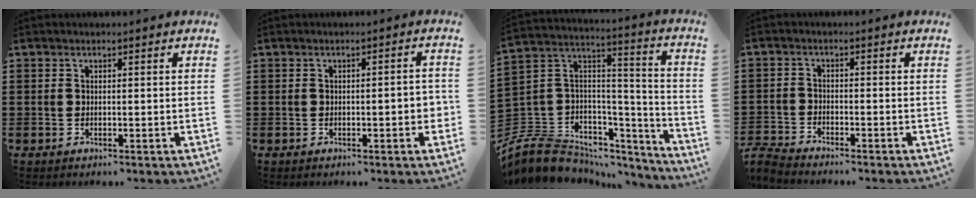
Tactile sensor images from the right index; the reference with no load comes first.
{"total": 2.4, "force": [-0.7, 0.5, 2.2], "torque": [-0.035, 0.004, -0.012]}
{"total": 9.5, "force": [-6.4, 6.3, 2.8], "torque": [-0.084, 0.003, -0.123]}
{"total": 3.1, "force": [-3.1, 0.0, 0.2], "torque": [-0.021, -0.005, -0.070]}